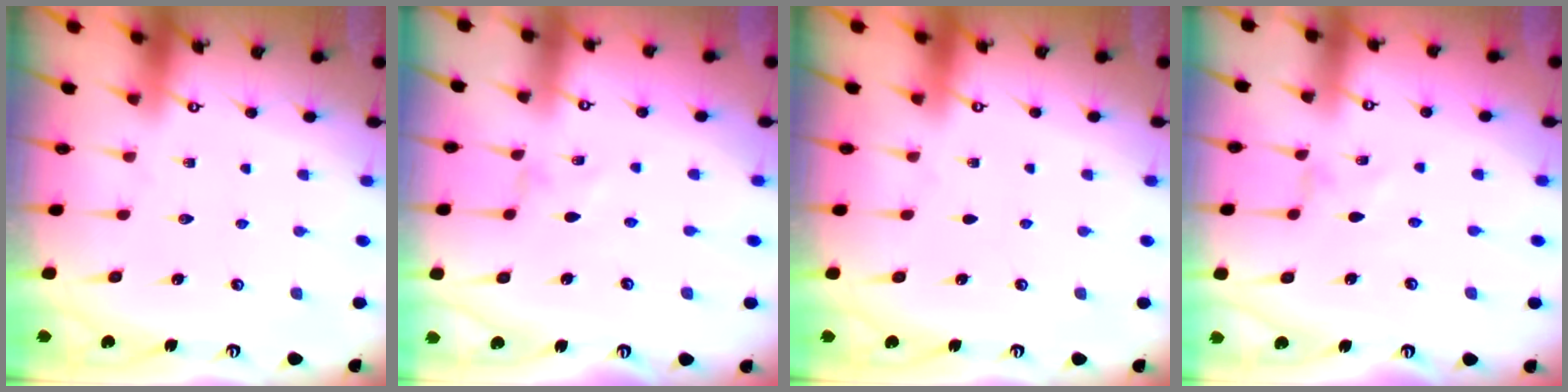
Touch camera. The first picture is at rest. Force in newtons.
{"total": 0.0}
{"total": 0.0}
{"total": 0.0}